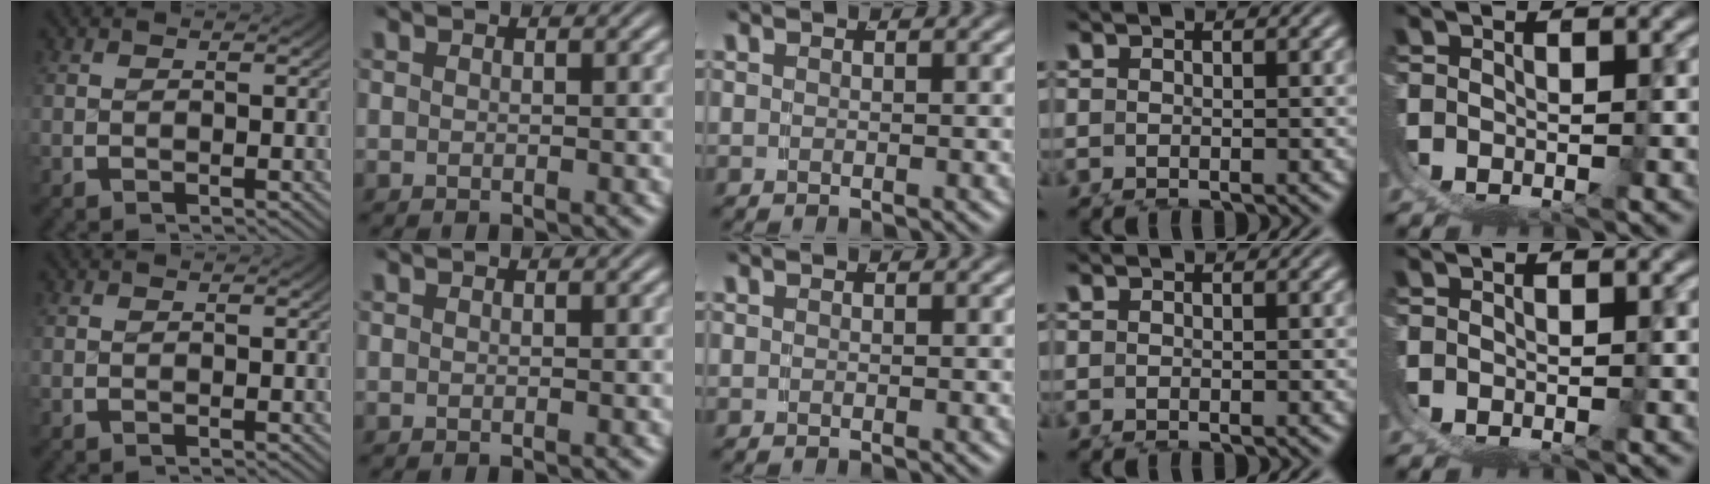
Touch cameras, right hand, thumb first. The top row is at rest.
{}